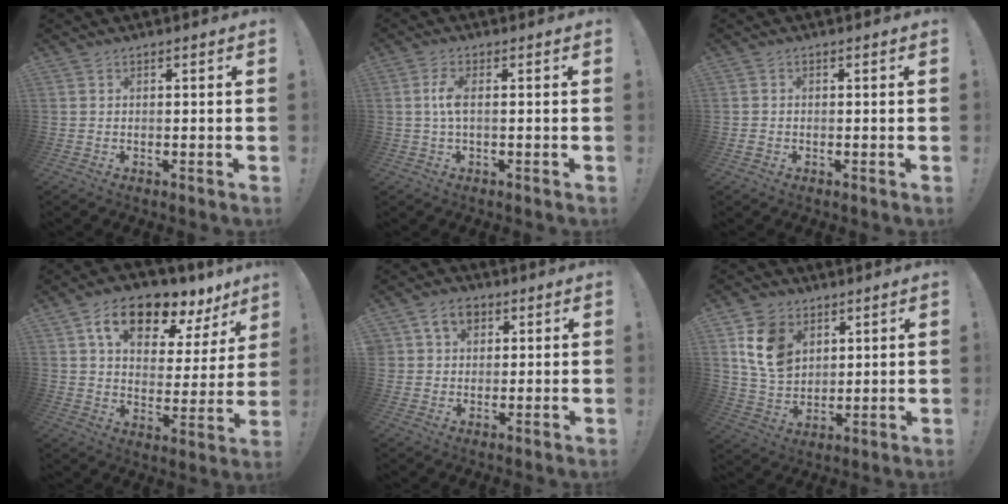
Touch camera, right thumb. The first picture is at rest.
{"total": 4.5, "force": [0.1, 1.6, 4.2], "torque": [-0.085, 0.005, 0.000]}
{"total": 1.1, "force": [-0.4, 0.8, 0.5], "torque": [-0.012, 0.003, -0.007]}
{"total": 14.9, "force": [9.2, 7.5, 9.1], "torque": [-0.149, -0.051, 0.158]}
{"total": 7.6, "force": [3.7, 5.8, 3.2], "torque": [-0.054, -0.006, 0.074]}
{"total": 13.8, "force": [5.7, 10.5, 6.9], "torque": [-0.119, -0.016, 0.117]}